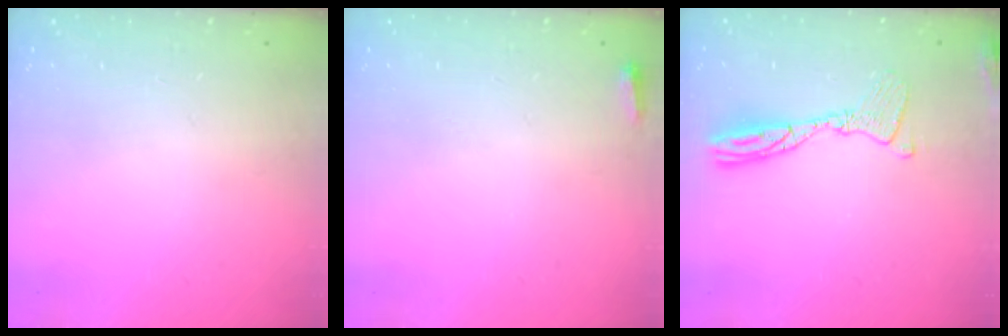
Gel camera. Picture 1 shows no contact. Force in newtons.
{"total": 2.7, "press": 2.6, "slide": 0.9}
{"total": 12.4, "press": 12.4, "slide": 1.1}